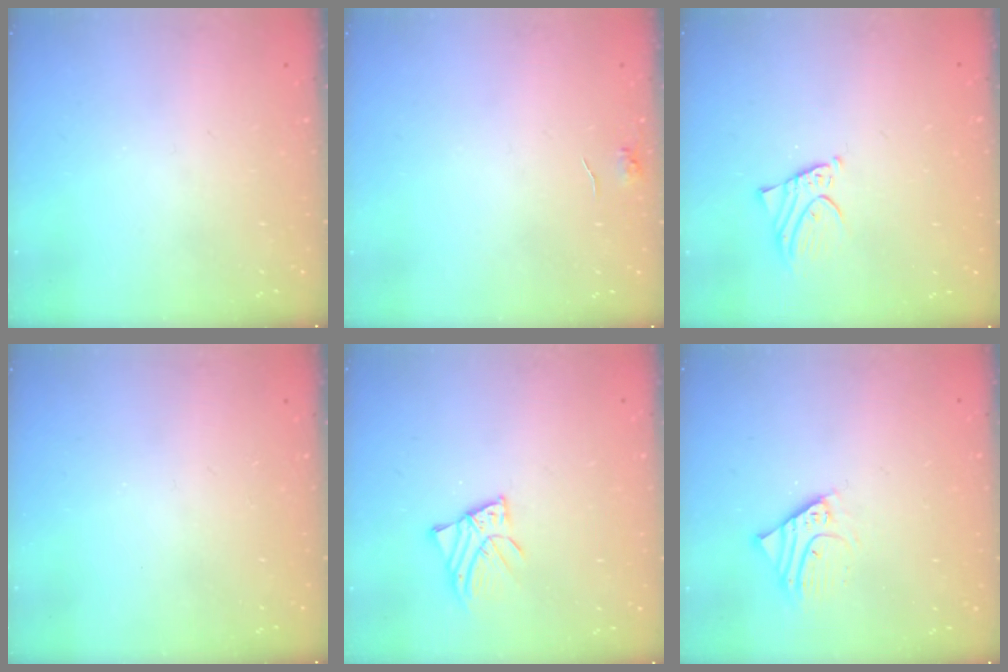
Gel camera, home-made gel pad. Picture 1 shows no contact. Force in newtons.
{"total": 3.9, "press": 3.8, "slide": 0.5}
{"total": 3.3, "press": 3.3, "slide": 0.2}
{"total": 0.0}
{"total": 3.2, "press": 3.2, "slide": 0.2}
{"total": 4.4, "press": 4.3, "slide": 0.4}